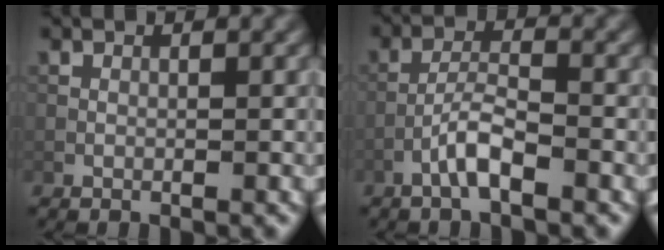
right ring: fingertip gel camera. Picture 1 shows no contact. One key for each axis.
{"total": 3.1, "fx": -1.8, "fy": 0.6, "fz": 2.4, "tx": -0.046, "ty": 0.011, "tz": -0.041}